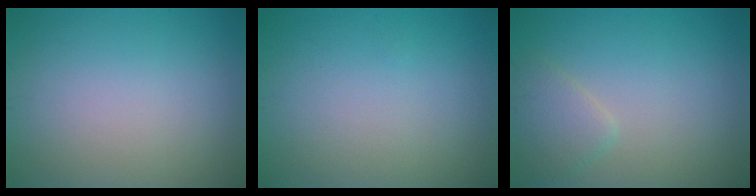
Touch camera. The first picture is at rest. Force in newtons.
{"total": 0.0}
{"total": 2.2, "press": 2.2, "slide": 0.1}